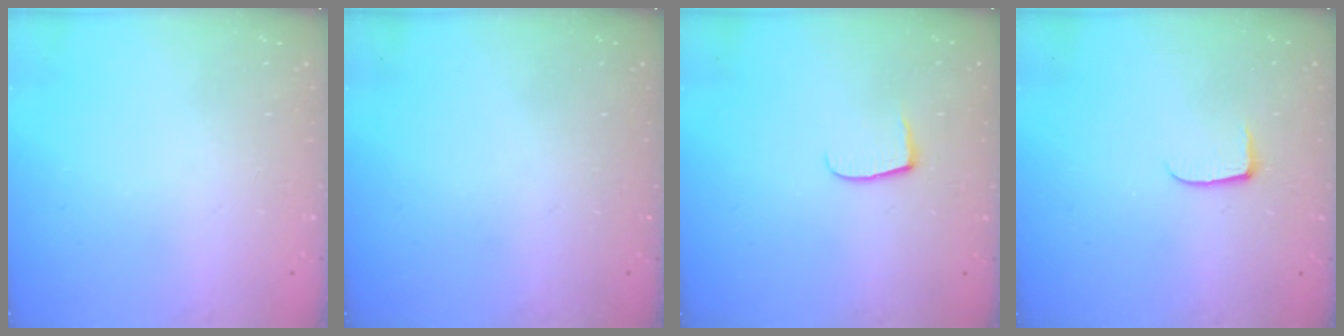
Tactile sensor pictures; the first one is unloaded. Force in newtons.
{"total": 0.0}
{"total": 5.2, "press": 5.2, "slide": 0.7}
{"total": 5.0, "press": 5.0, "slide": 0.5}